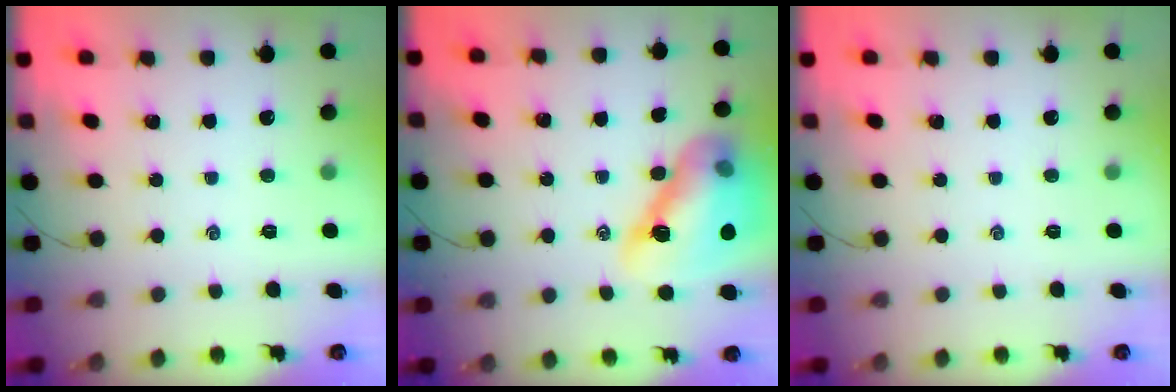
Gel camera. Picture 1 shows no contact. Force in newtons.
{"total": 16.2, "press": 15.6, "slide": 4.6}
{"total": 0.0}